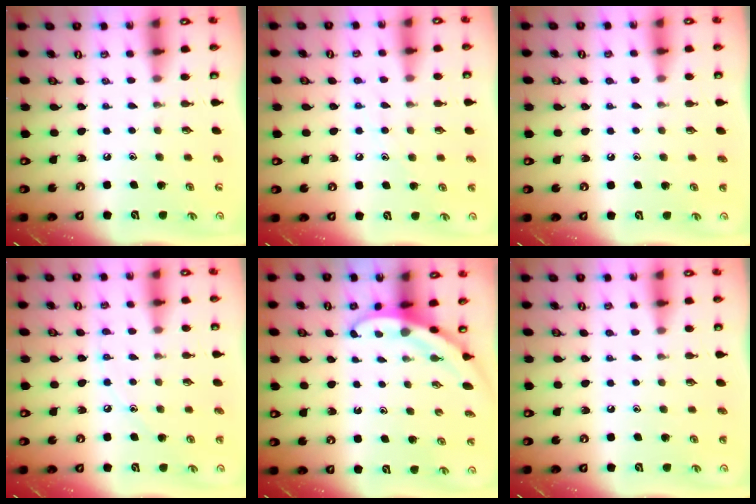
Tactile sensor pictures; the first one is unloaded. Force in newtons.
{"total": 7.4, "press": 7.4, "slide": 0.6}
{"total": 0.8, "press": 0.8, "slide": 0.1}
{"total": 6.3, "press": 6.2, "slide": 0.7}
{"total": 3.1, "press": 3.1, "slide": 0.1}
{"total": 0.8, "press": 0.8, "slide": 0.1}